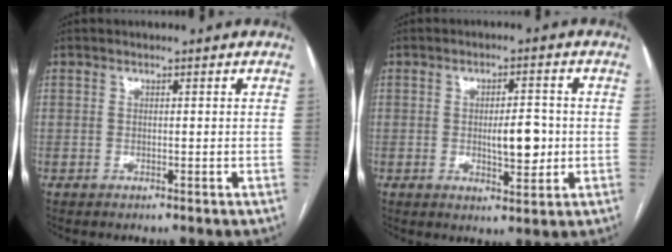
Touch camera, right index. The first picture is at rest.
{"total": 6.0, "force": [-0.5, 2.0, 5.6], "torque": [-0.085, -0.002, -0.002]}